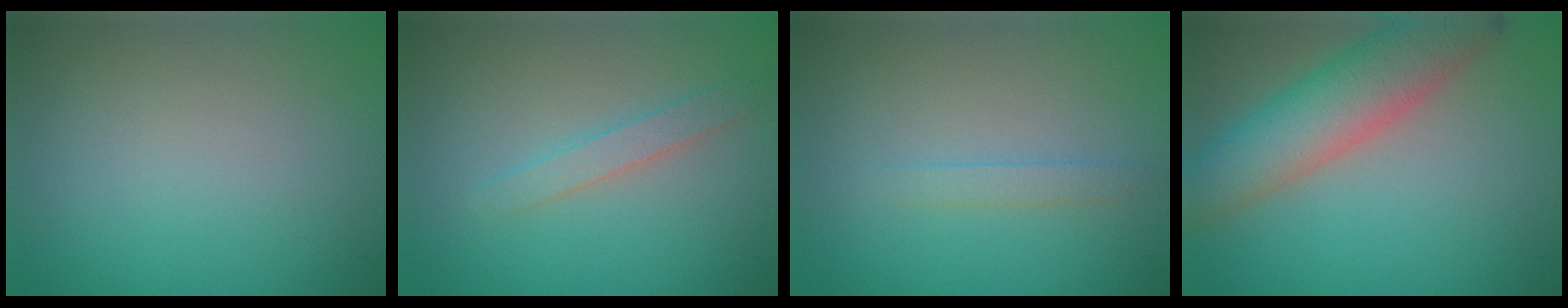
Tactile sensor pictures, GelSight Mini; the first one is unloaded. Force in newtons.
{"total": 1.8, "press": 1.8, "slide": 0.1}
{"total": 1.1, "press": 1.1, "slide": 0.0}
{"total": 7.3, "press": 7.3, "slide": 0.3}